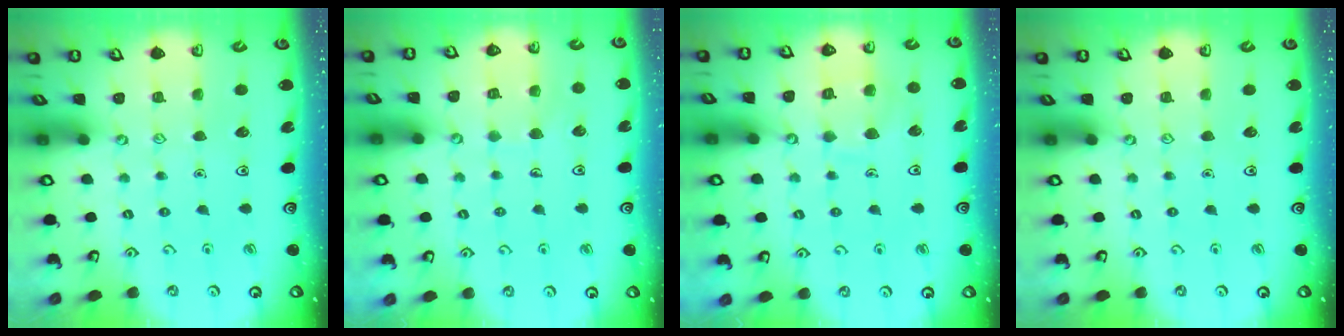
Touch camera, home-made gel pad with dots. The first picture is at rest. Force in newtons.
{"total": 5.8, "press": 5.8, "slide": 0.3}
{"total": 8.0, "press": 8.0, "slide": 0.8}
{"total": 0.0}